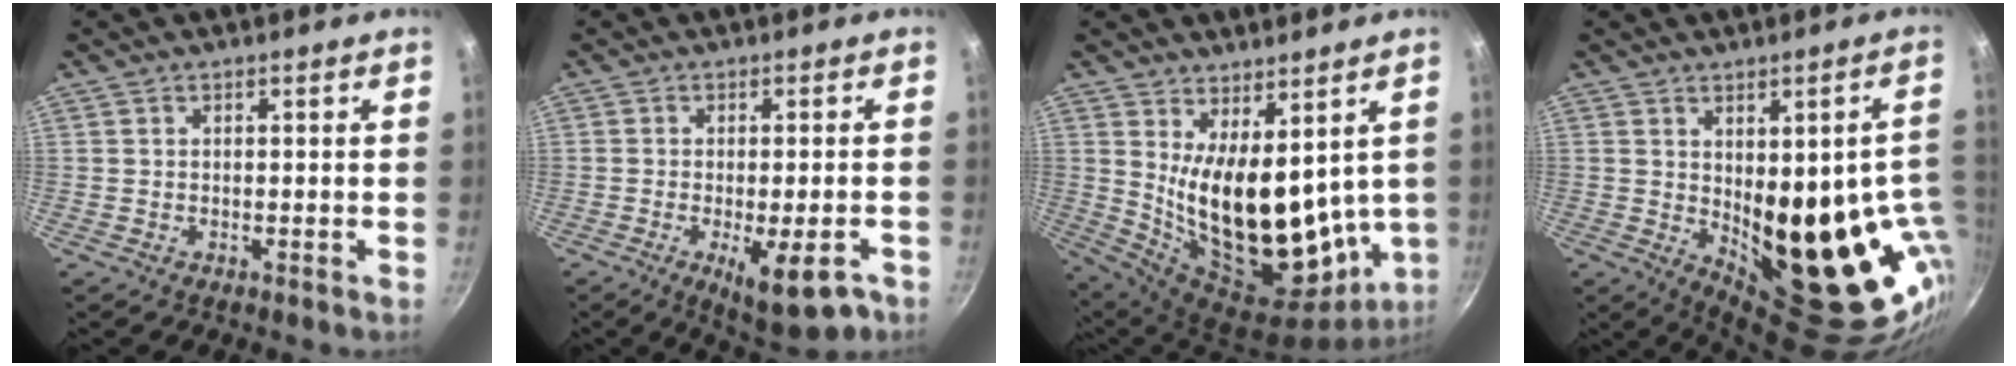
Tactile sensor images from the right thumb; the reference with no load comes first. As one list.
[{"total": 10.4, "force": [-4.6, 3.3, 8.7], "torque": [-0.103, 0.005, -0.056]}, {"total": 20.7, "force": [4.4, 10.1, 17.5], "torque": [-0.253, -0.072, 0.105]}, {"total": 22.7, "force": [-1.2, 10.5, 20.1], "torque": [-0.208, -0.031, 0.015]}]